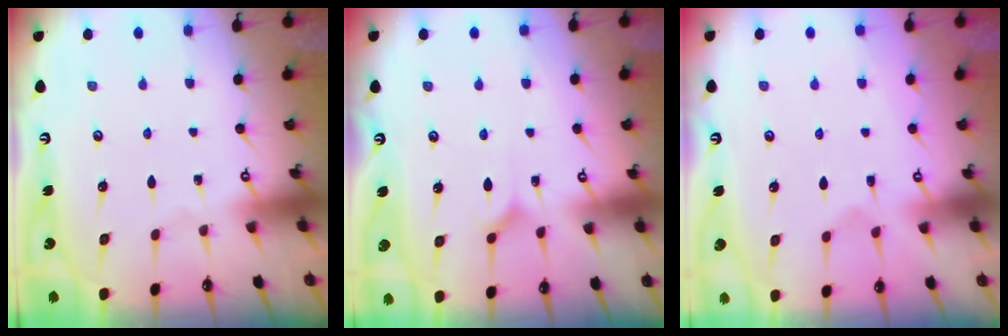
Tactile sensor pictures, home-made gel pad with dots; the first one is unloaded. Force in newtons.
{"total": 3.7, "press": 3.7, "slide": 0.4}
{"total": 2.9, "press": 2.7, "slide": 1.1}